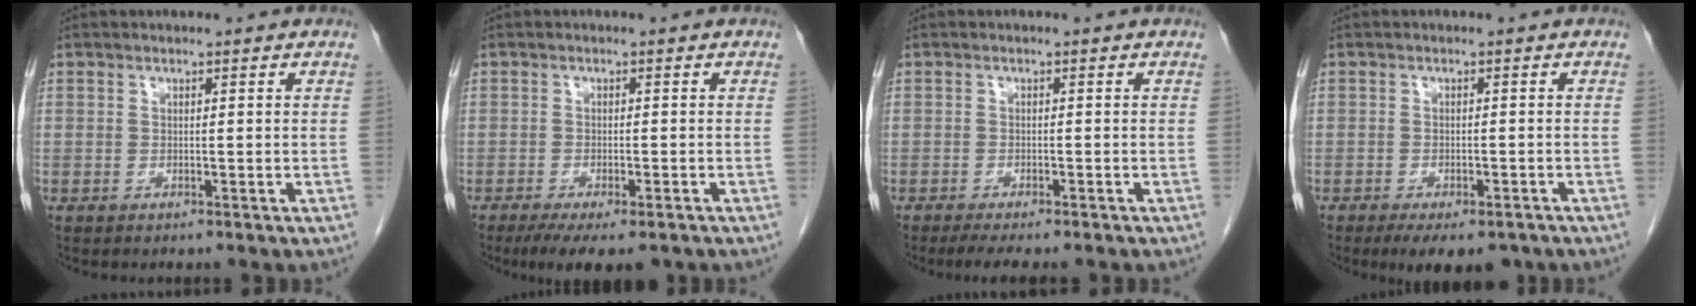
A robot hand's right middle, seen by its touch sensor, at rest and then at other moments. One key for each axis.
{"total": 8.1, "fx": -5.9, "fy": 2.0, "fz": 5.1, "tx": -0.069, "ty": -0.016, "tz": -0.087}
{"total": 5.7, "fx": -4.7, "fy": 0.9, "fz": 3.1, "tx": -0.041, "ty": -0.012, "tz": -0.067}
{"total": 7.8, "fx": -5.8, "fy": 3.0, "fz": 4.2, "tx": -0.051, "ty": -0.005, "tz": -0.079}